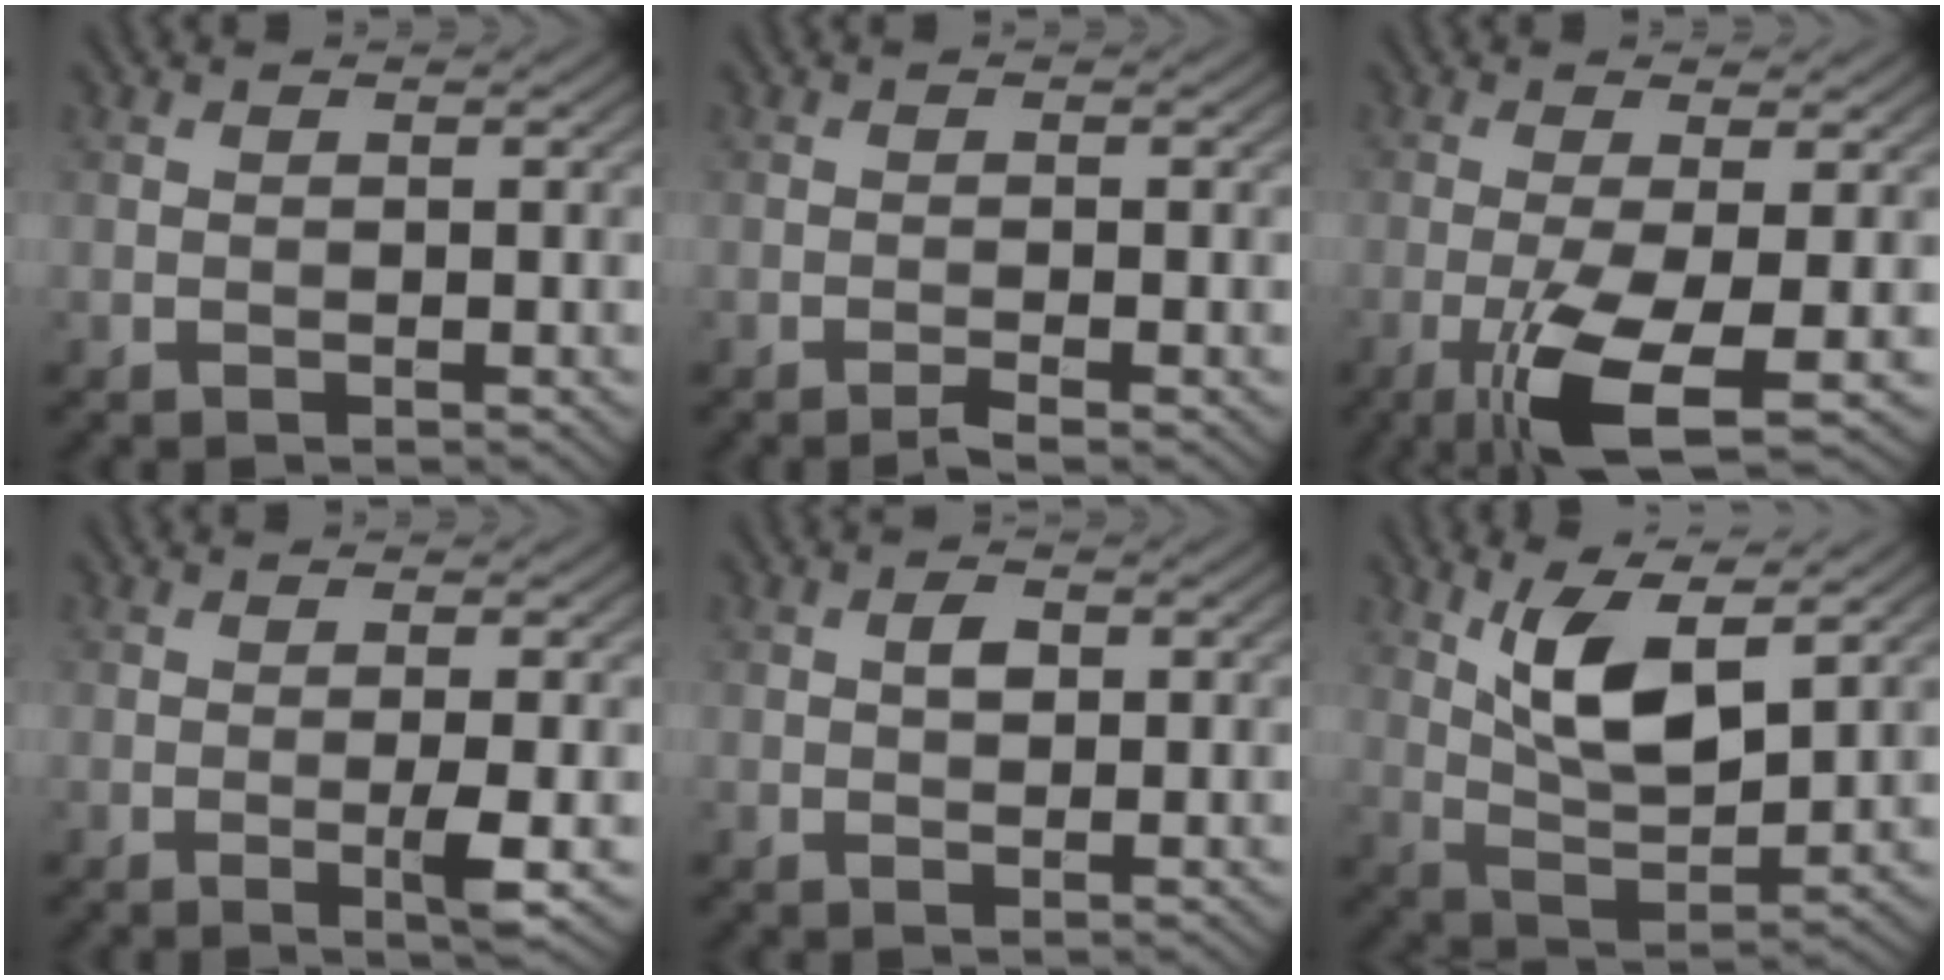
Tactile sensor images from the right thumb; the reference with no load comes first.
{"total": 1.1, "force": [-0.8, 0.0, 0.8], "torque": [-0.015, 0.004, -0.022]}
{"total": 7.7, "force": [-3.1, 1.6, 6.9], "torque": [-0.129, -0.001, -0.059]}
{"total": 2.7, "force": [-0.6, 0.1, 2.6], "torque": [-0.049, 0.000, -0.014]}
{"total": 1.6, "force": [0.3, 1.0, 1.2], "torque": [-0.022, 0.004, 0.002]}
{"total": 8.8, "force": [4.0, 3.3, 7.1], "torque": [-0.142, 0.000, 0.078]}